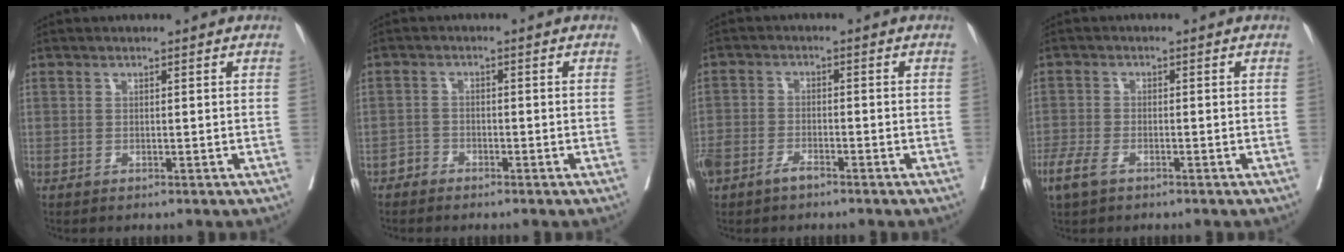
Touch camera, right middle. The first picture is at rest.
{"total": 1.4, "force": [-1.2, 0.6, -0.1], "torque": [0.007, 0.004, -0.027]}
{"total": 6.3, "force": [-4.2, 3.5, 3.2], "torque": [-0.075, 0.010, -0.074]}
{"total": 3.9, "force": [-2.4, 1.6, 2.6], "torque": [-0.064, -0.005, -0.043]}